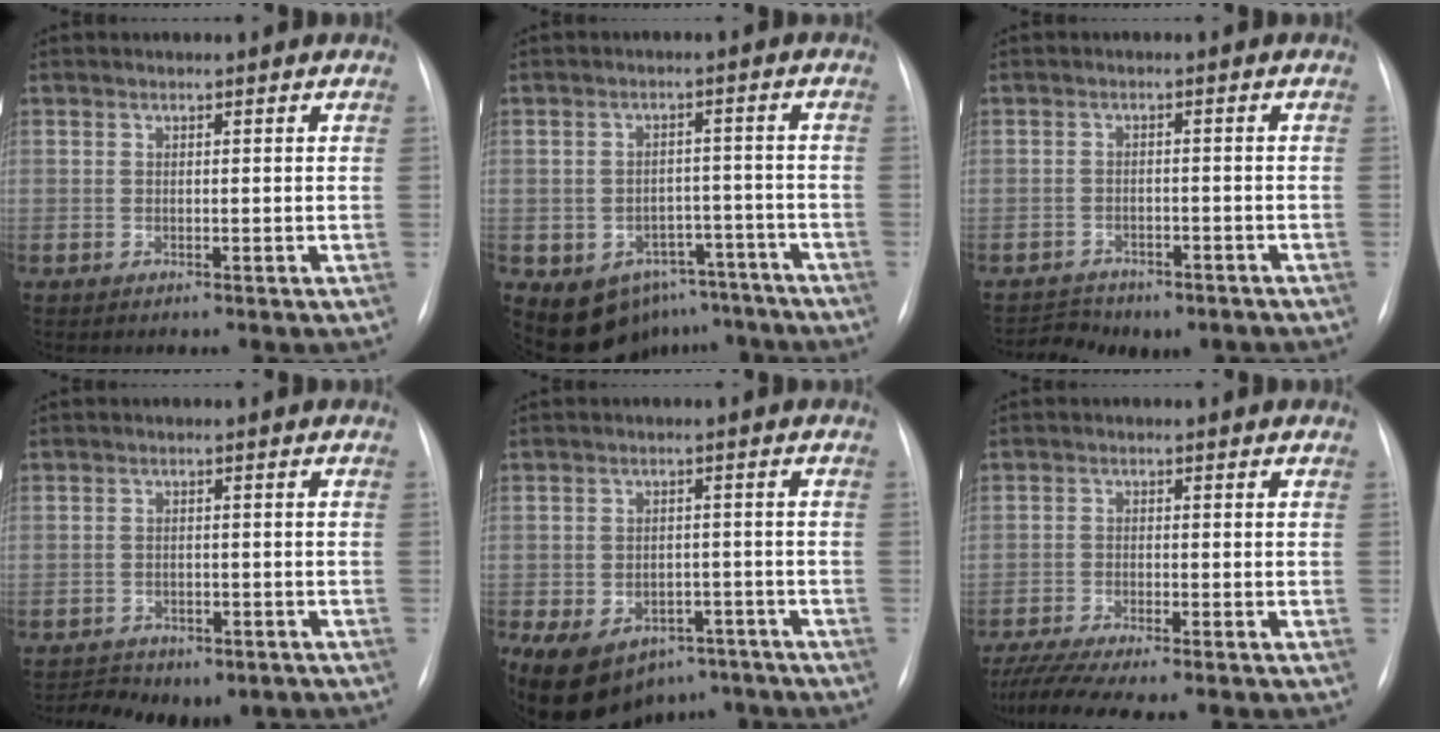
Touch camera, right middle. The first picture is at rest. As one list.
[{"total": 11.0, "force": [-7.5, 7.5, 2.8], "torque": [-0.032, 0.035, -0.090]}, {"total": 6.6, "force": [-5.3, 3.6, 1.6], "torque": [-0.023, 0.017, -0.064]}, {"total": 10.0, "force": [-7.6, 5.2, 4.0], "torque": [-0.067, 0.011, -0.090]}, {"total": 15.6, "force": [-9.9, 10.1, 6.7], "torque": [-0.144, 0.009, -0.129]}, {"total": 10.8, "force": [-9.4, 0.2, 5.3], "torque": [-0.072, -0.016, -0.144]}]